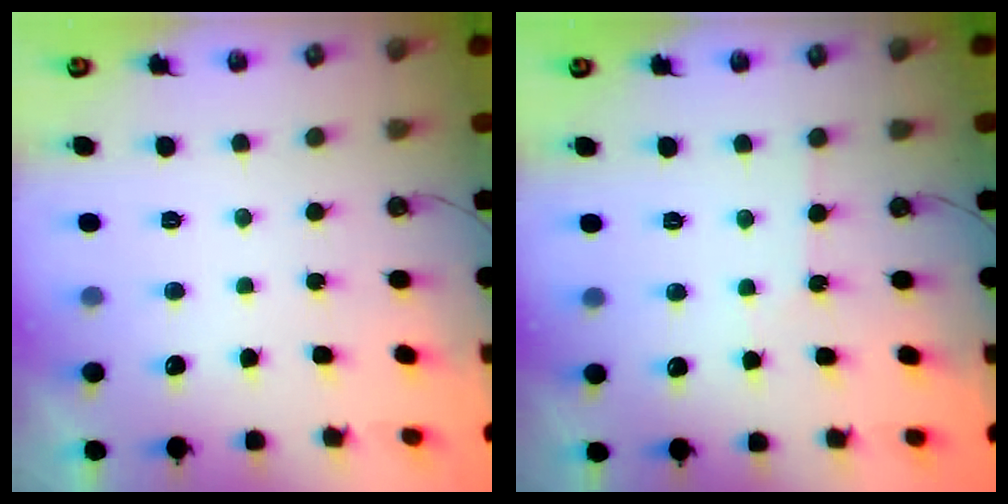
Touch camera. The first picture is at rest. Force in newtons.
{"total": 2.2, "press": 2.1, "slide": 0.4}